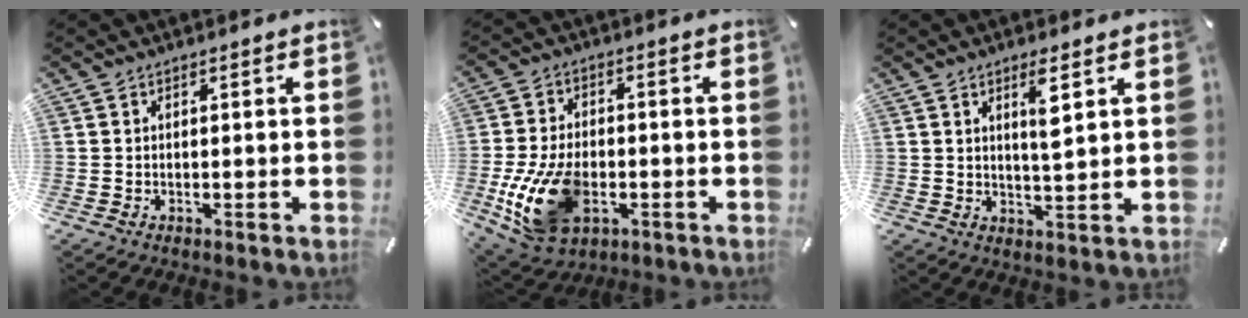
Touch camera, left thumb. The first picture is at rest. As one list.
[{"total": 16.1, "force": [-4.1, 10.5, 11.4], "torque": [-0.238, 0.004, -0.068]}, {"total": 5.6, "force": [2.5, 0.9, 4.9], "torque": [-0.088, -0.005, 0.037]}]